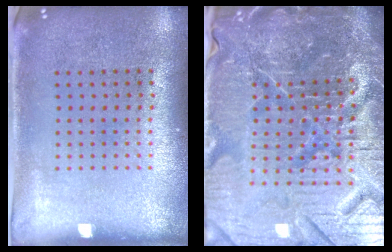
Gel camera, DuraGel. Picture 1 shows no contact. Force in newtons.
{"total": 7.2, "press": 6.4, "slide": 3.4}